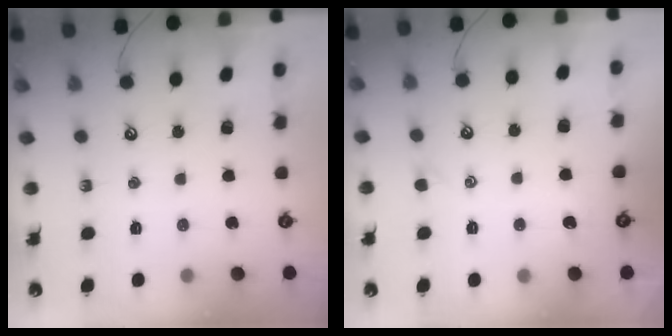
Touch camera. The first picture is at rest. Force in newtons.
{"total": 0.8, "press": 0.5, "slide": 0.7}